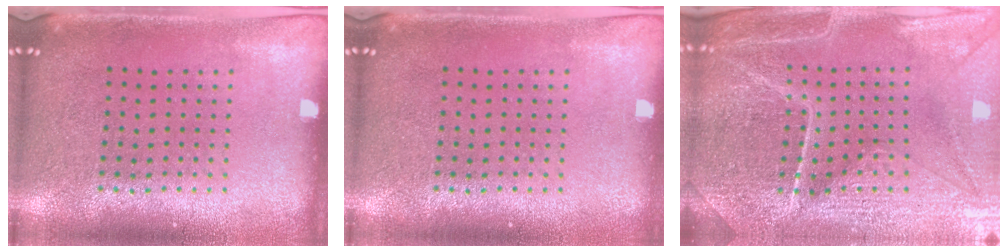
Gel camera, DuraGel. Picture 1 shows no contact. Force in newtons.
{"total": 0.0}
{"total": 5.1, "press": 4.8, "slide": 1.8}